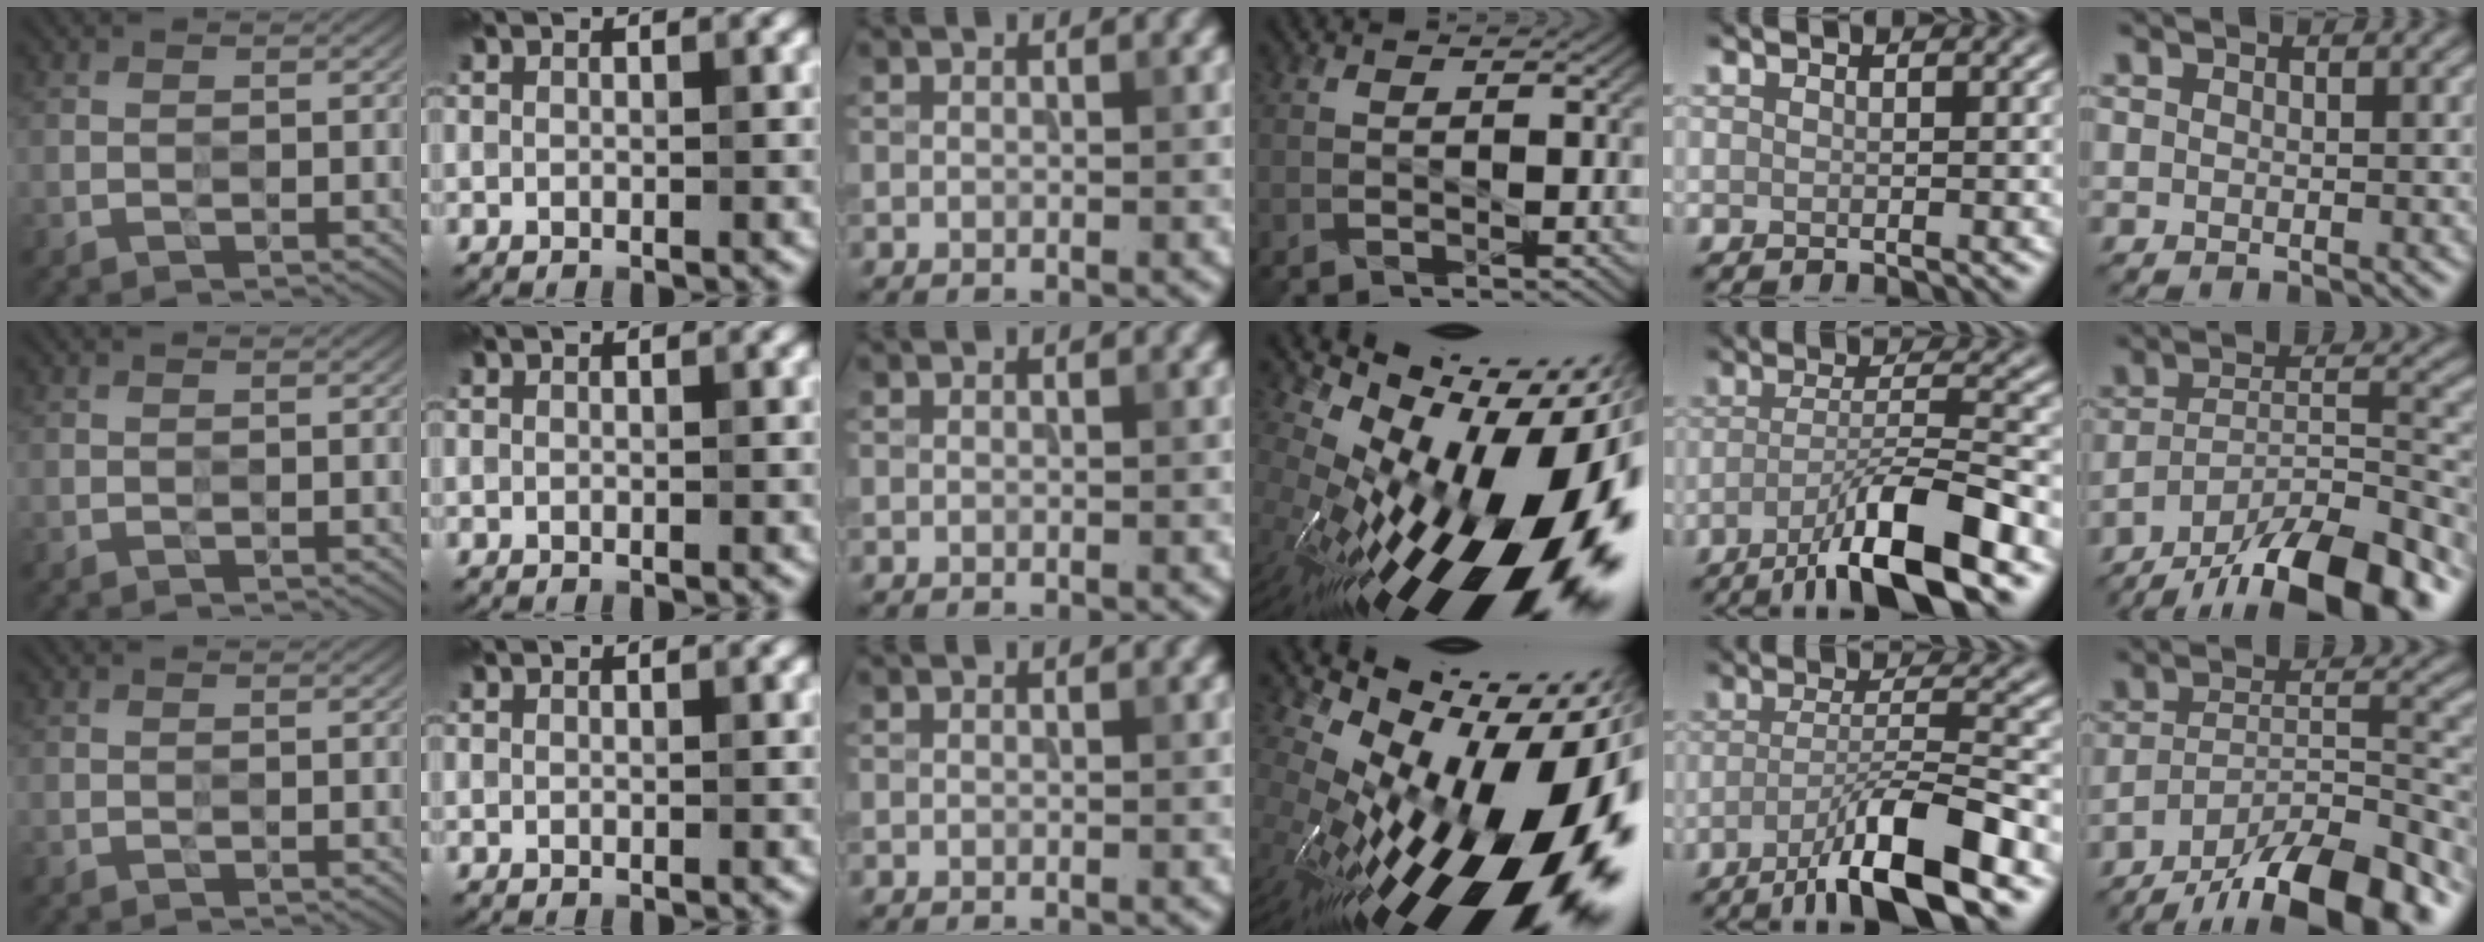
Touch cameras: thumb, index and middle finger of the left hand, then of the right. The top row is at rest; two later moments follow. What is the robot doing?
{"motion": "press", "object": "grip strengthener"}